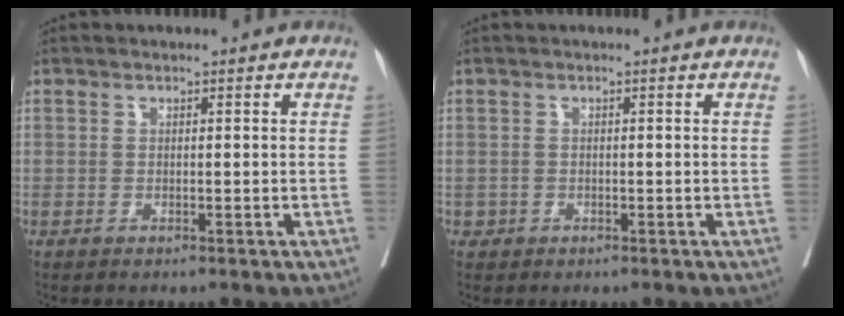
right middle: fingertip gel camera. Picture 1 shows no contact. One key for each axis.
{"total": 0.7, "fx": -0.3, "fy": 0.7, "fz": 0.0, "tx": 0.002, "ty": 0.004, "tz": -0.005}